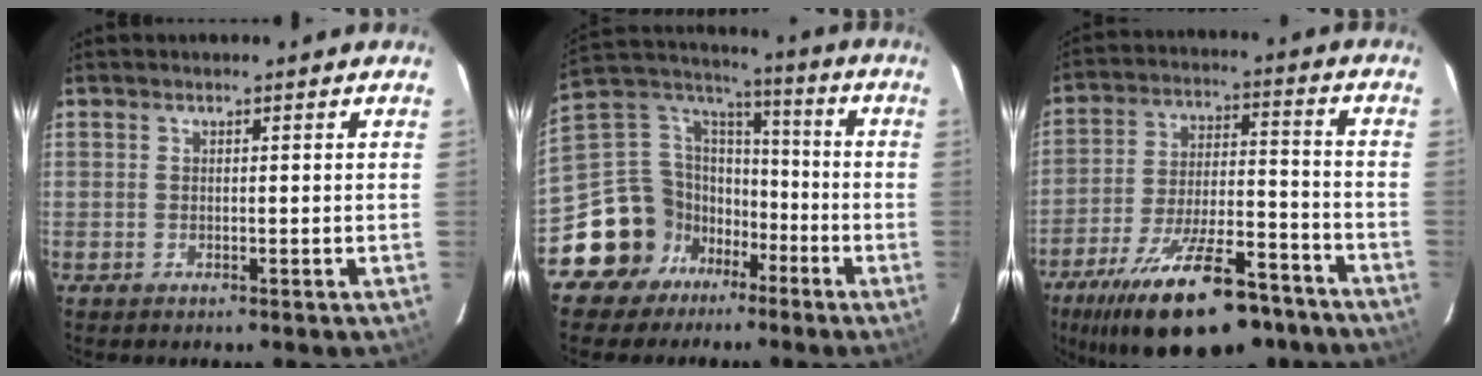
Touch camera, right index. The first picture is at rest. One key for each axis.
{"total": 15.7, "fx": -8.7, "fy": 12.3, "fz": 4.3, "tx": -0.117, "ty": 0.054, "tz": -0.144}
{"total": 24.0, "fx": -17.2, "fy": 8.5, "fz": 14.4, "tx": -0.258, "ty": -0.020, "tz": -0.254}